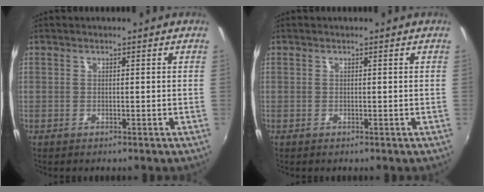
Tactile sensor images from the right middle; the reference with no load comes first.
{"total": 0.0}